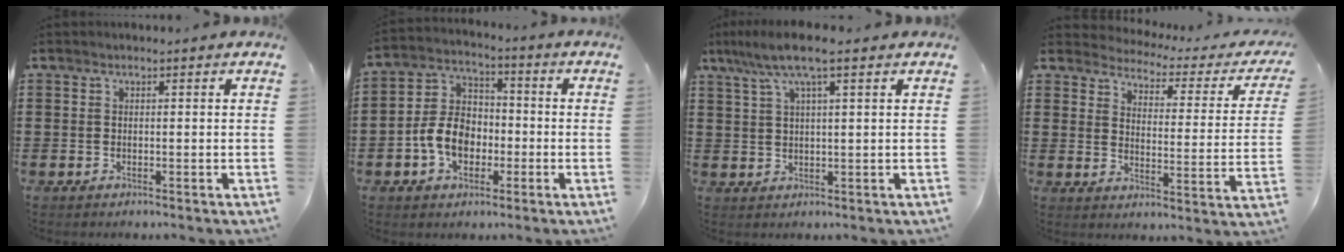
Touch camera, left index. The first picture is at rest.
{"total": 7.6, "force": [-2.5, 5.5, 4.7], "torque": [-0.122, 0.009, -0.055]}
{"total": 6.7, "force": [3.9, 0.8, 5.4], "torque": [-0.113, 0.003, 0.066]}
{"total": 2.3, "force": [2.2, 0.4, 0.4], "torque": [-0.031, -0.023, 0.028]}